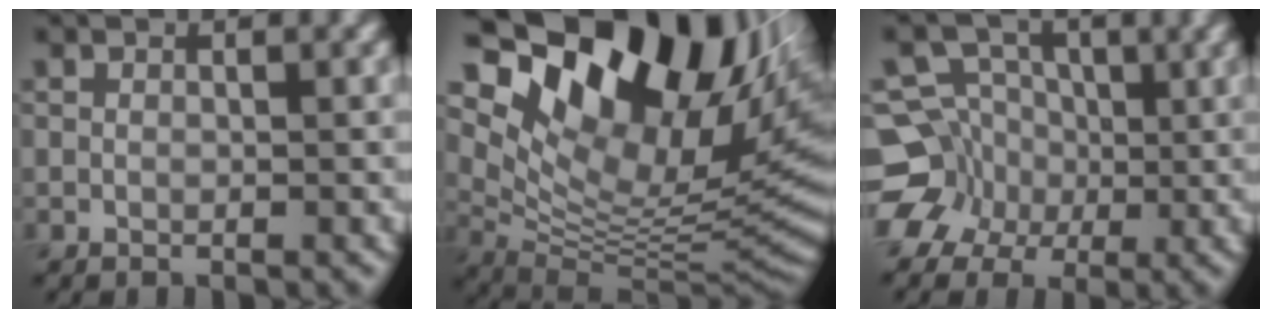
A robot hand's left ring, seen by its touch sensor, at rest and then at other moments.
{"total": 16.8, "force": [8.1, 8.8, 11.8], "torque": [-0.207, 0.029, 0.148]}
{"total": 6.9, "force": [-1.4, 6.4, 1.9], "torque": [-0.031, 0.017, -0.049]}